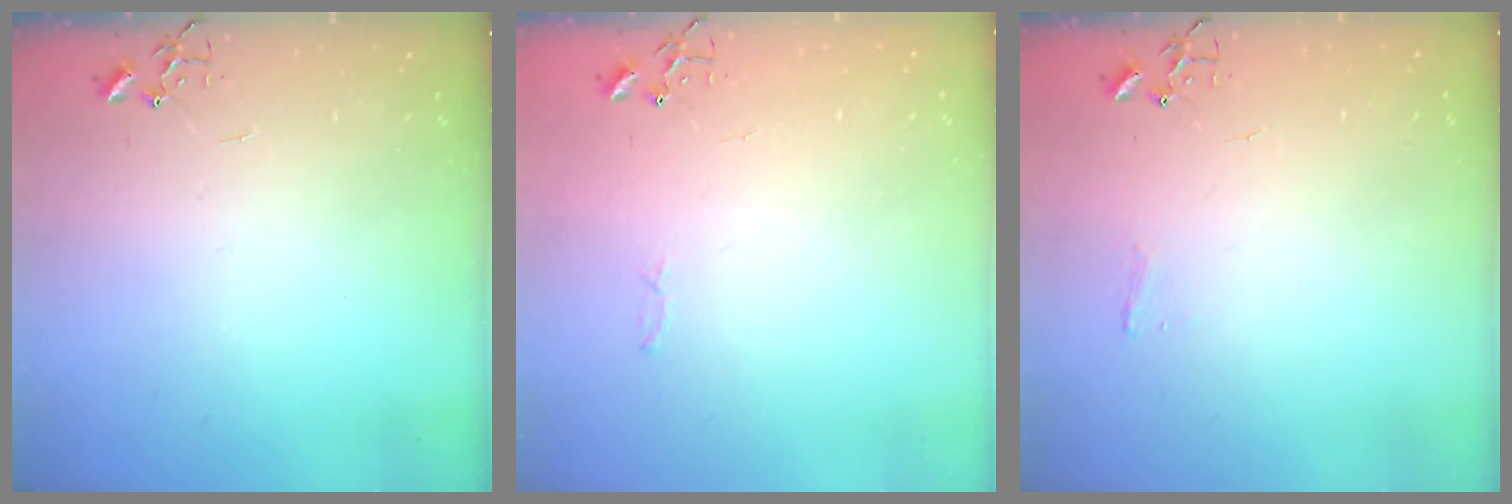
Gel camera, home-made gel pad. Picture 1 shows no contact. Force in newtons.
{"total": 2.8, "press": 2.8, "slide": 0.4}
{"total": 3.4, "press": 3.4, "slide": 0.4}